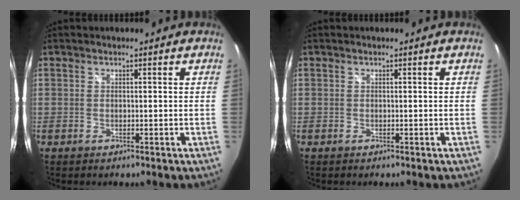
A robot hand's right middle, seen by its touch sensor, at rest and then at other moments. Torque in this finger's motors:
{"motor_torque": [0.03, 0.06, 0.01, 0.00]}